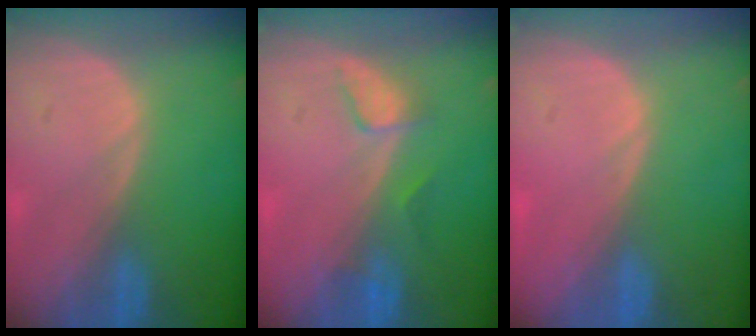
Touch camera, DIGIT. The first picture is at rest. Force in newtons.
{"total": 2.8, "press": 2.7, "slide": 0.4}
{"total": 0.5, "press": 0.0, "slide": 0.5}